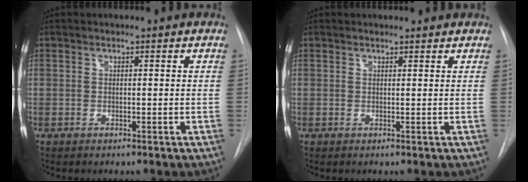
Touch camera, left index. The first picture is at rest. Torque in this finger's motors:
{"motor_torque": [0.76, -1.38, -0.18, -0.01]}